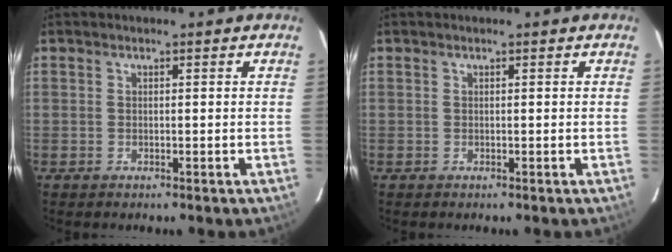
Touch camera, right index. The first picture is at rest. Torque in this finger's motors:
{"motor_torque": [0.00, 0.00, 0.00, 0.00]}